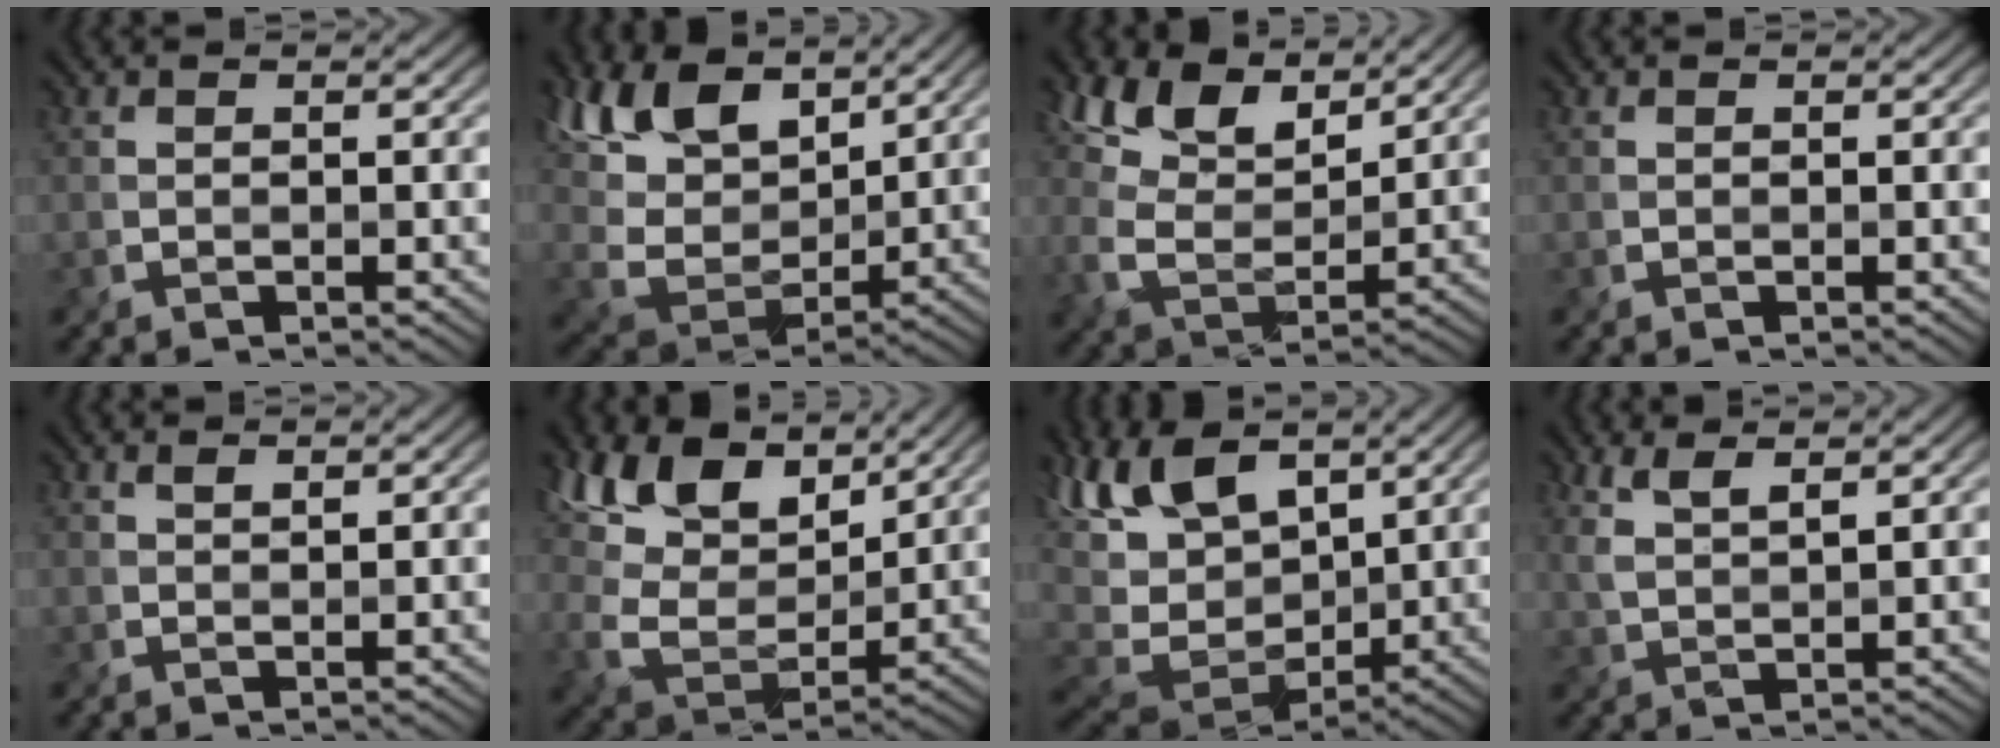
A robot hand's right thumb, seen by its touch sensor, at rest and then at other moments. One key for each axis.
{"total": 13.0, "fx": 6.9, "fy": 7.0, "fz": 8.6, "tx": -0.215, "ty": 0.024, "tz": 0.129}
{"total": 9.3, "fx": 6.3, "fy": 4.1, "fz": 5.4, "tx": -0.128, "ty": 0.006, "tz": 0.120}
{"total": 0.0}
{"total": 0.9, "fx": 0.7, "fy": 0.0, "fz": 0.6, "tx": -0.013, "ty": 0.000, "tz": 0.015}
{"total": 12.9, "fx": 8.2, "fy": 6.2, "fz": 7.8, "tx": -0.189, "ty": 0.022, "tz": 0.140}
{"total": 13.0, "fx": 3.9, "fy": 7.1, "fz": 10.1, "tx": -0.250, "ty": 0.005, "tz": 0.067}
{"total": 3.1, "fx": 2.1, "fy": 0.5, "fz": 2.2, "tx": -0.057, "ty": 0.001, "tz": 0.049}